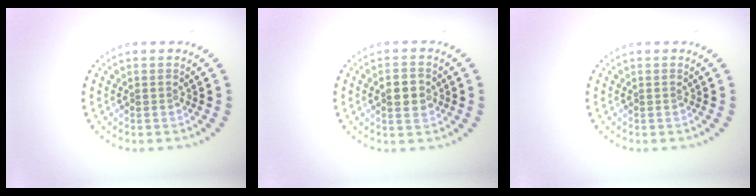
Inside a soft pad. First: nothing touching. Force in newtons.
{"total": 2.9, "press": 2.9, "slide": 0.0}
{"total": 0.0}